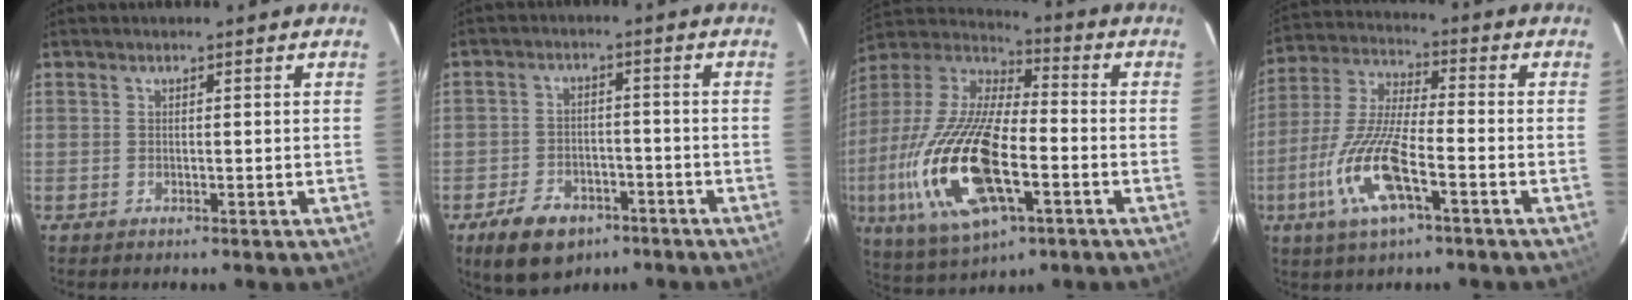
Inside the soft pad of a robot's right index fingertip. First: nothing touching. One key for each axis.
{"total": 10.5, "fx": -6.5, "fy": 6.7, "fz": 4.7, "tx": -0.116, "ty": 0.010, "tz": -0.092}
{"total": 23.9, "fx": -6.7, "fy": 9.8, "fz": 20.8, "tx": -0.444, "ty": -0.030, "tz": -0.122}
{"total": 14.4, "fx": -6.0, "fy": 3.9, "fz": 12.5, "tx": -0.274, "ty": -0.010, "tz": -0.121}